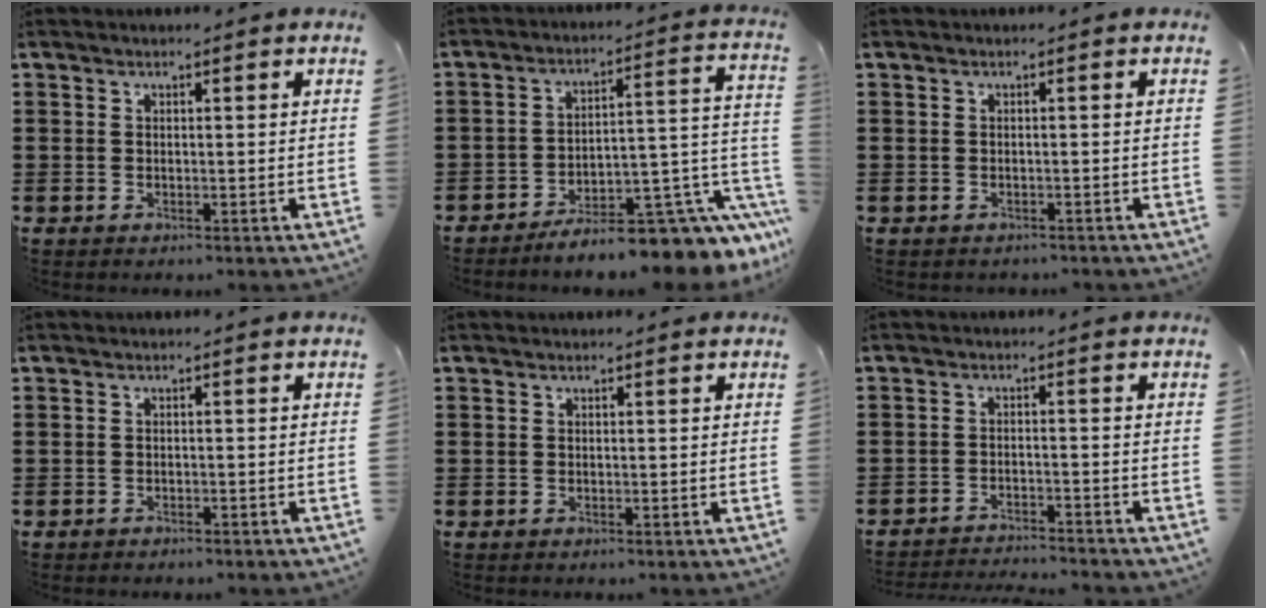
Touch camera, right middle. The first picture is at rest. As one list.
[{"total": 9.3, "force": [-6.7, 2.7, 5.8], "torque": [-0.074, 0.004, -0.118]}, {"total": 0.6, "force": [-0.6, 0.2, 0.0], "torque": [-0.001, 0.000, -0.012]}, {"total": 1.0, "force": [-1.0, 0.2, 0.0], "torque": [-0.004, 0.000, -0.021]}, {"total": 0.0}, {"total": 2.8, "force": [-2.8, -0.1, 0.1], "torque": [-0.008, 0.000, -0.060]}]